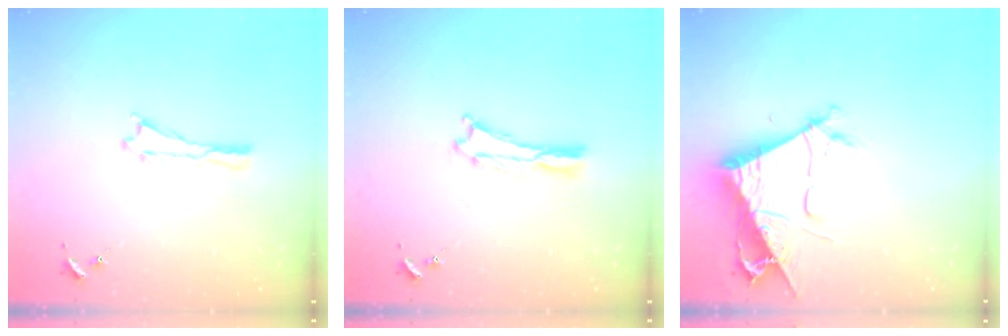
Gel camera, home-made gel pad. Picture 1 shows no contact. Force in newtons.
{"total": 0.0}
{"total": 8.8, "press": 8.8, "slide": 1.1}